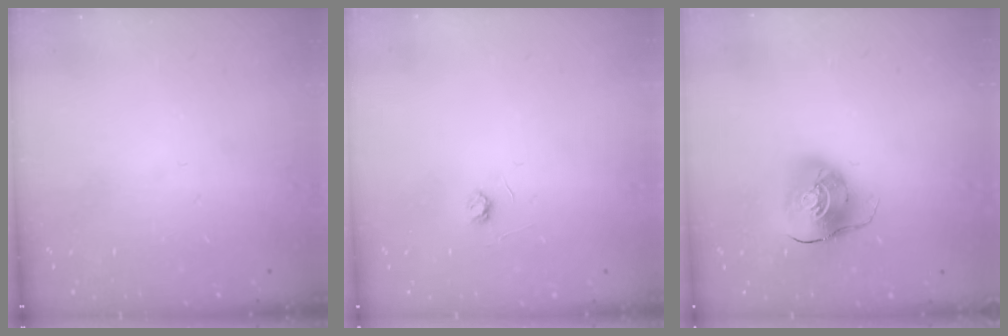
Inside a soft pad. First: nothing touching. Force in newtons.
{"total": 2.6, "press": 2.6, "slide": 0.3}
{"total": 9.4, "press": 9.3, "slide": 1.3}